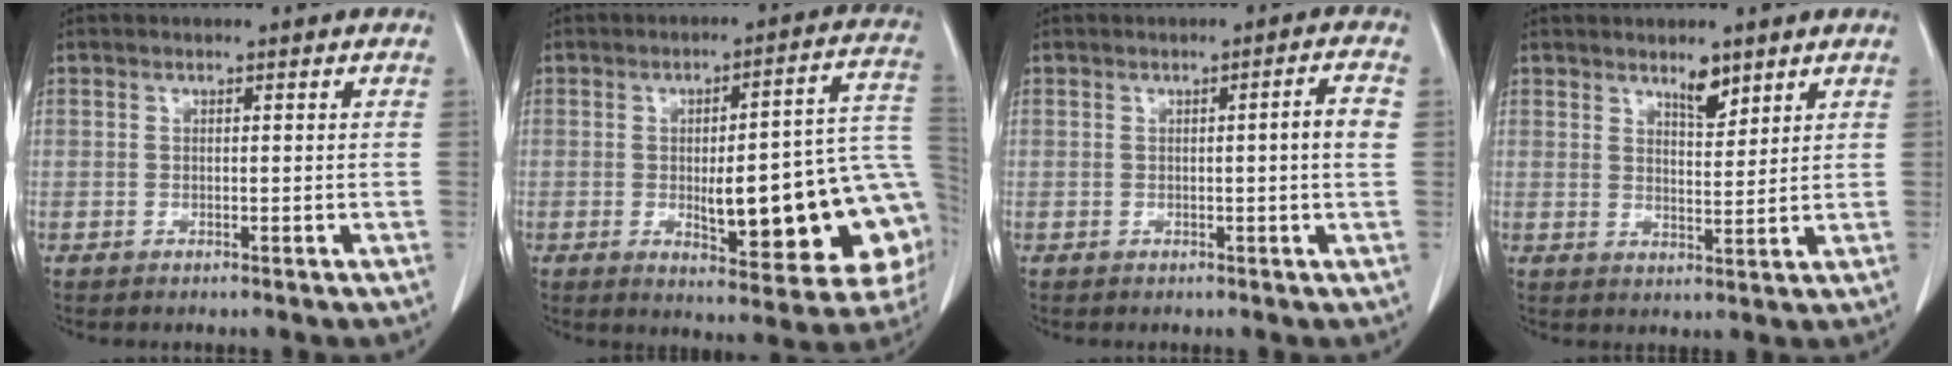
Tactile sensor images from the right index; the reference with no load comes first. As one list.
[{"total": 20.8, "force": [-3.1, 5.1, 20.0], "torque": [-0.179, 0.029, -0.021]}, {"total": 3.2, "force": [0.1, -0.3, 3.2], "torque": [-0.044, 0.002, 0.000]}, {"total": 3.7, "force": [2.8, 1.2, 2.1], "torque": [-0.036, -0.005, 0.049]}]